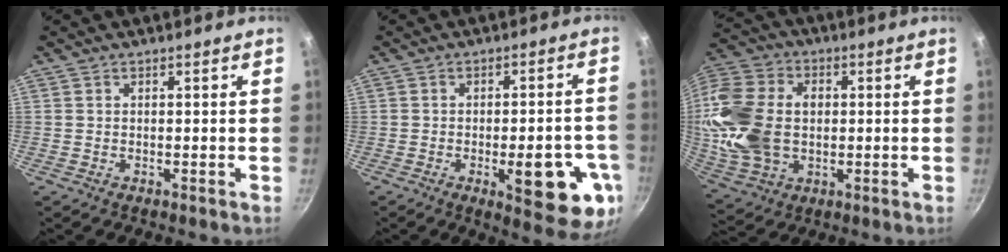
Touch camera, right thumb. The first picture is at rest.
{"total": 15.1, "force": [-4.8, 5.2, 13.3], "torque": [-0.139, 0.007, -0.057]}
{"total": 19.4, "force": [0.0, 13.8, 13.6], "torque": [-0.265, 0.017, 0.004]}